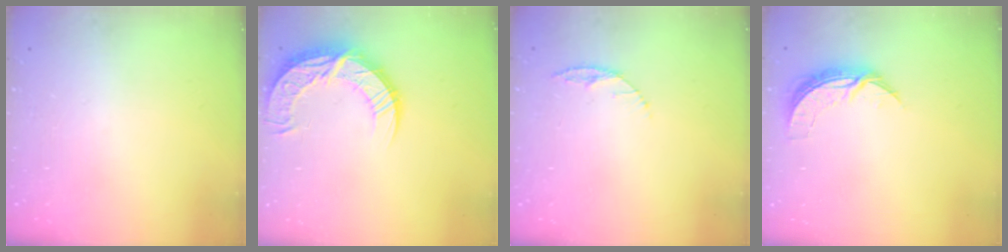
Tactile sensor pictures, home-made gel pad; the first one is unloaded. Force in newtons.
{"total": 15.0, "press": 15.0, "slide": 0.9}
{"total": 5.5, "press": 5.5, "slide": 0.7}
{"total": 7.2, "press": 7.2, "slide": 0.4}